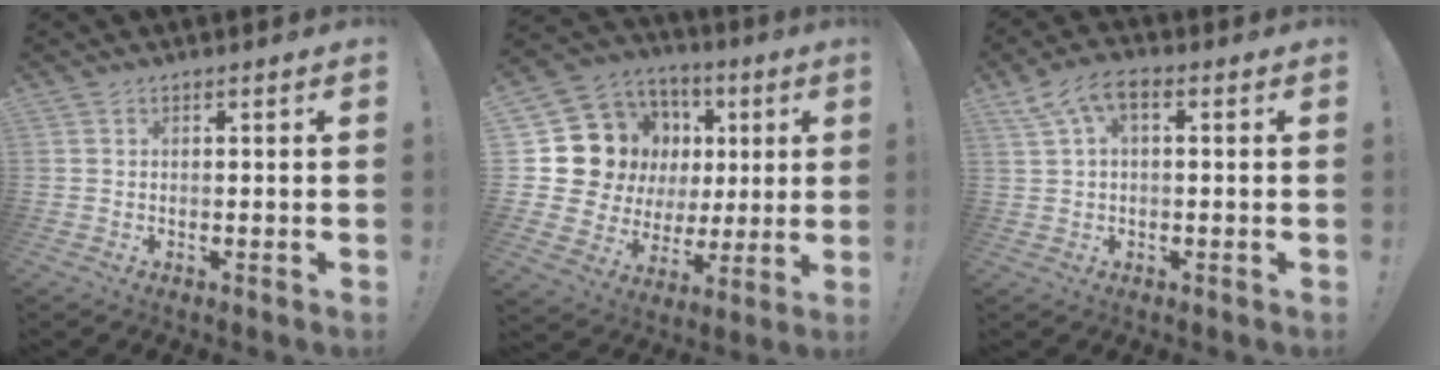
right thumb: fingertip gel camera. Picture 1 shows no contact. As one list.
[{"total": 15.7, "force": [4.0, 13.6, 6.6], "torque": [-0.103, -0.031, 0.109]}, {"total": 6.6, "force": [1.9, 3.3, 5.4], "torque": [-0.110, 0.002, 0.039]}]